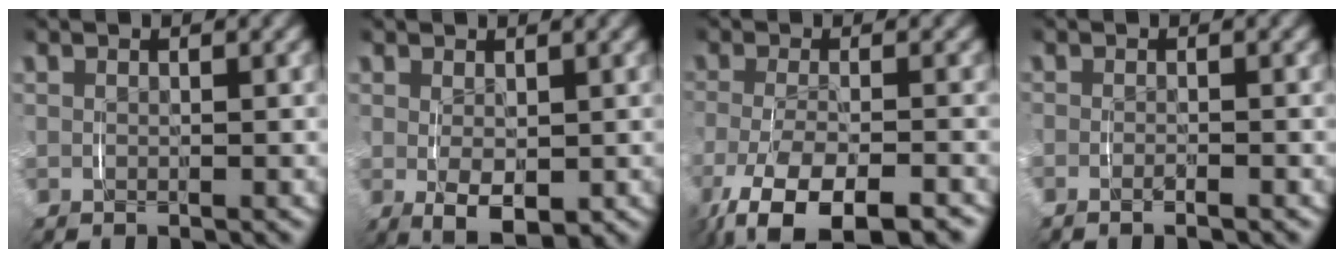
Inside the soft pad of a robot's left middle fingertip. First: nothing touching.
{"total": 4.3, "force": [-1.0, 2.0, 3.7], "torque": [-0.059, -0.021, -0.003]}
{"total": 8.8, "force": [-5.5, 3.4, 5.9], "torque": [-0.142, -0.045, -0.062]}
{"total": 0.9, "force": [-0.9, -0.1, 0.2], "torque": [-0.006, 0.002, -0.020]}